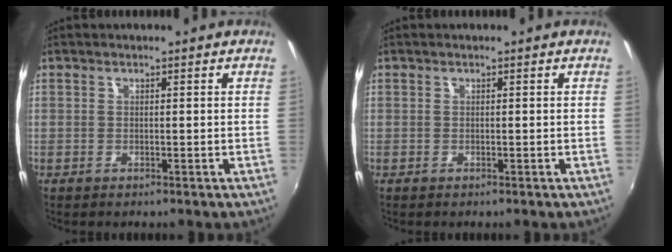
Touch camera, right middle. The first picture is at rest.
{"total": 0.0}